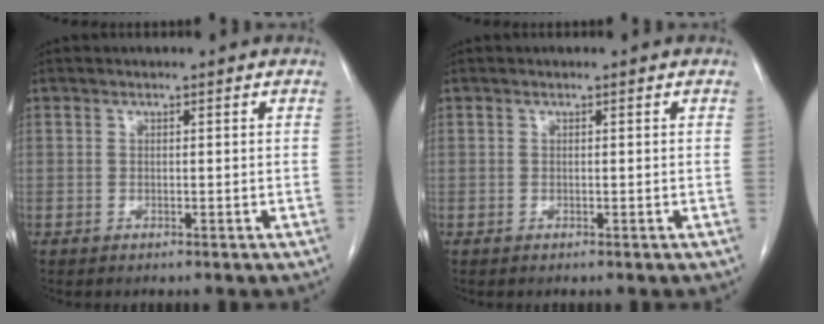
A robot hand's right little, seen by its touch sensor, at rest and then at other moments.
{"total": 0.0}